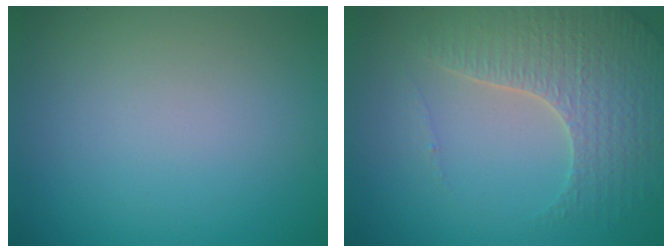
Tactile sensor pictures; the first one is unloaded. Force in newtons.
{"total": 4.3, "press": 4.0, "slide": 1.5}